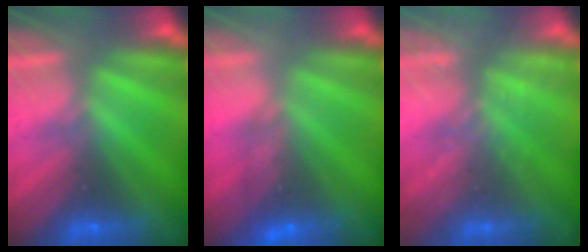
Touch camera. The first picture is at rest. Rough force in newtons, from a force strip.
{"total": 4.6}
{"total": 1.9}